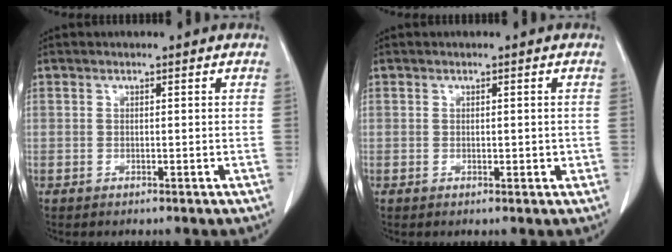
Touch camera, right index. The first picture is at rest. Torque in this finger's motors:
{"motor_torque": [-0.23, 0.24, -0.03, 0.00]}